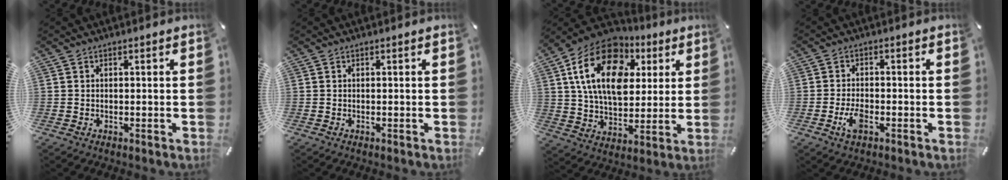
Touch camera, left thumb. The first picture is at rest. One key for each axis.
{"total": 0.0}
{"total": 20.1, "fx": 6.9, "fy": 13.3, "fz": 13.4, "tx": -0.260, "ty": -0.011, "tz": 0.116}
{"total": 4.7, "fx": -2.0, "fy": 2.3, "fz": 3.5, "tx": -0.076, "ty": 0.003, "tz": -0.038}